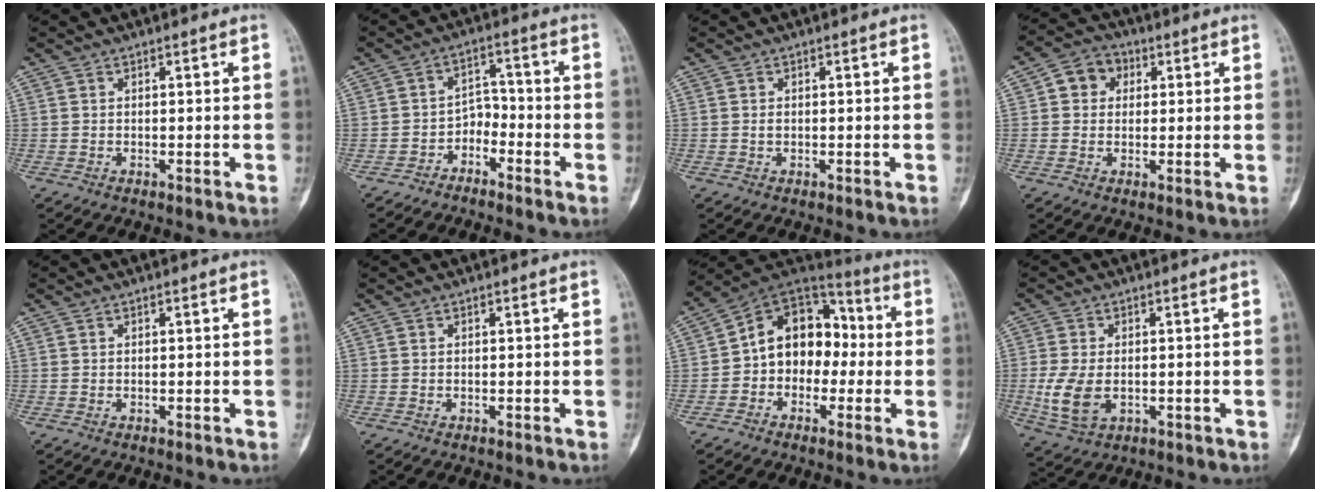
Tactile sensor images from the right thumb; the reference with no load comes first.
{"total": 6.9, "force": [-5.2, 4.4, 1.2], "torque": [0.023, 0.097, -0.105]}
{"total": 0.7, "force": [0.0, 0.5, 0.5], "torque": [-0.008, 0.001, -0.001]}
{"total": 6.1, "force": [1.4, 5.3, 2.7], "torque": [-0.014, 0.008, 0.014]}
{"total": 0.0}
{"total": 0.0}
{"total": 13.7, "force": [-1.2, 10.5, 8.8], "torque": [-0.089, 0.050, -0.037]}
{"total": 8.0, "force": [-1.1, 5.2, 6.1], "torque": [-0.124, -0.007, -0.012]}